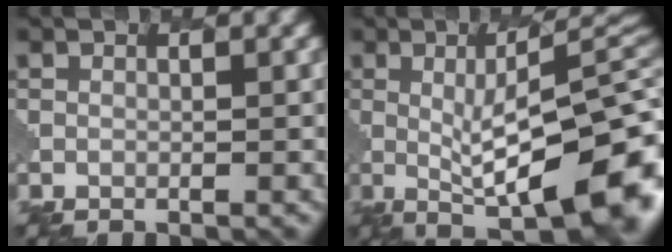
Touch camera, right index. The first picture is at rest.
{"total": 12.8, "force": [-1.0, 3.6, 12.2], "torque": [-0.161, 0.003, -0.007]}